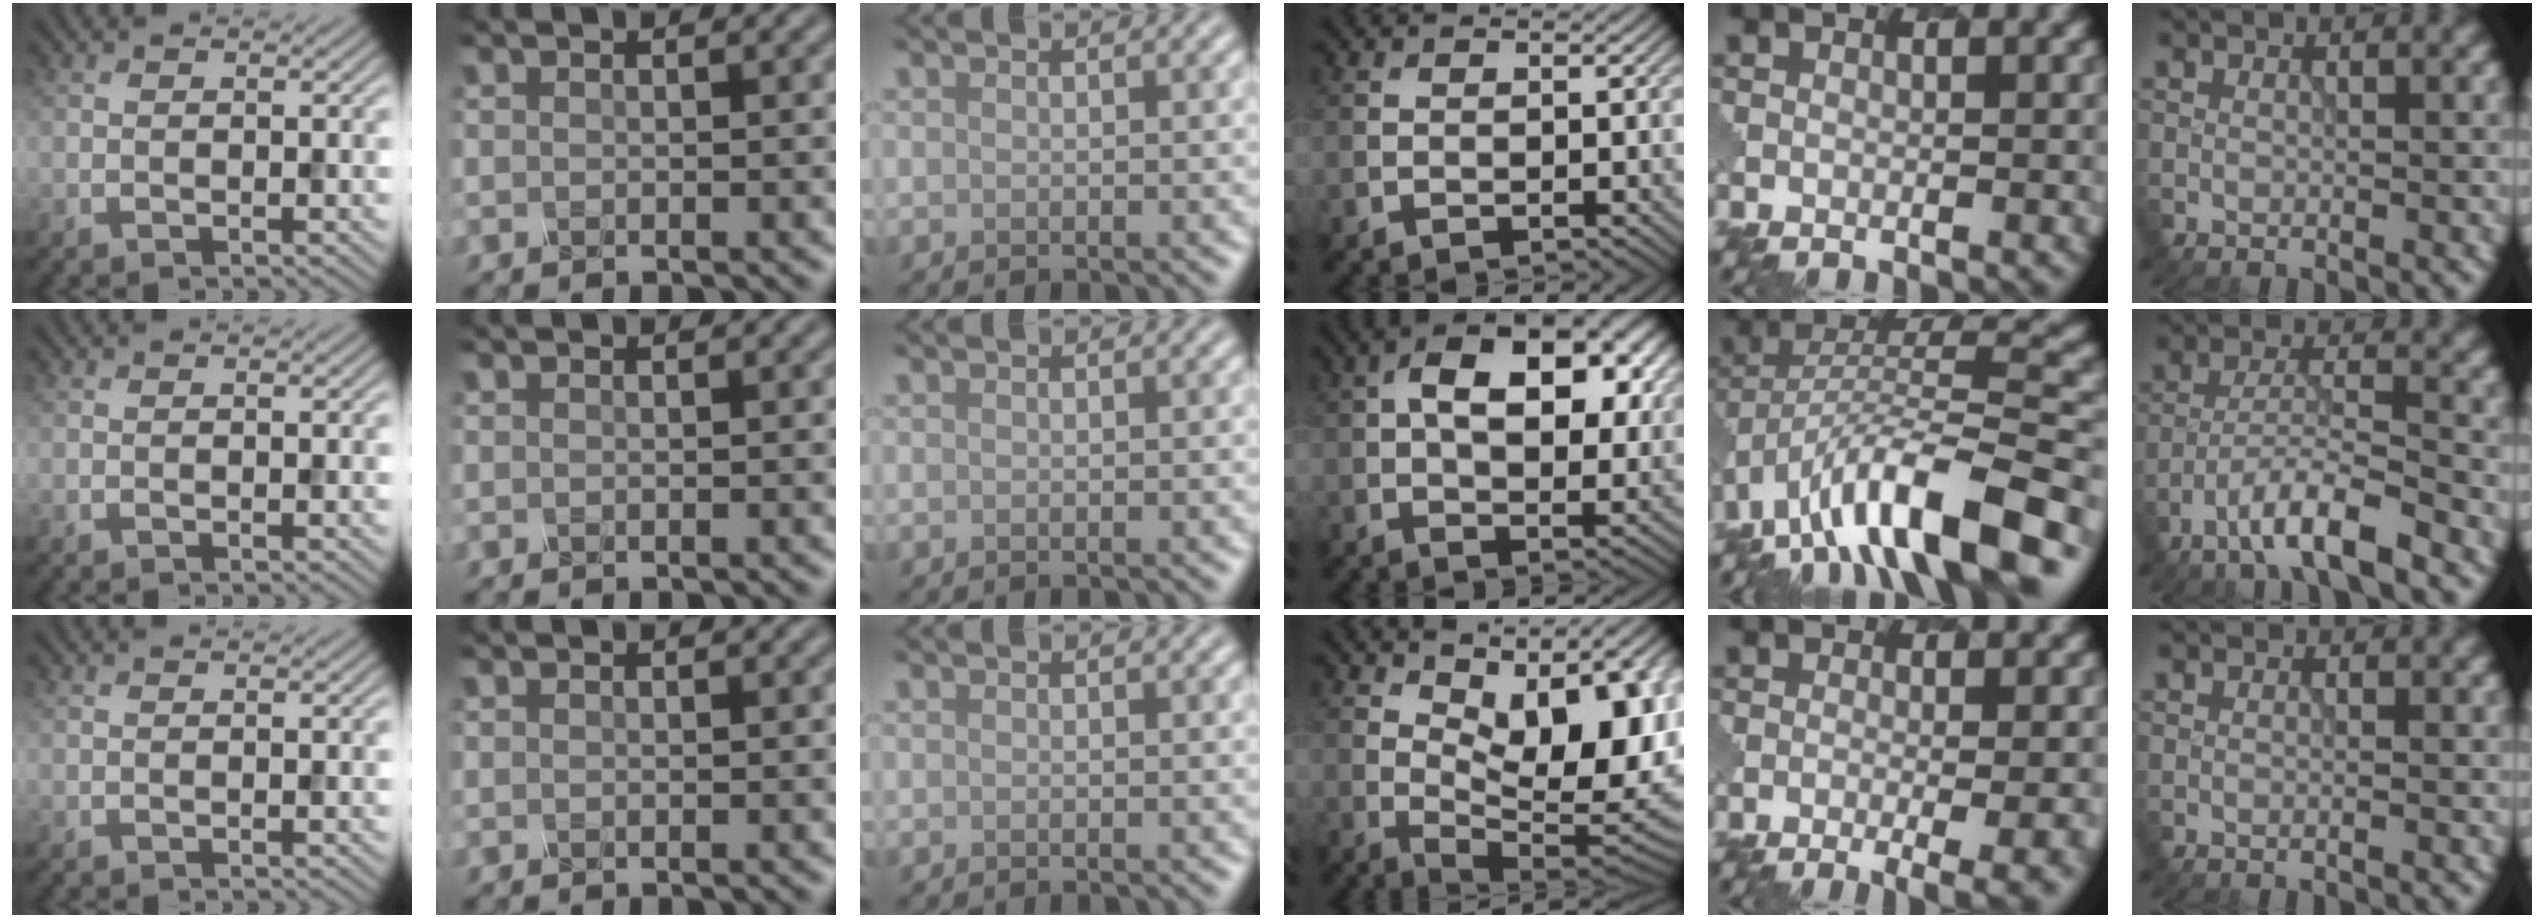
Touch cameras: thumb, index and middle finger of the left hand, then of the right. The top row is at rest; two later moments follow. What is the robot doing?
{"motion": "shake", "object": "salt shaker"}